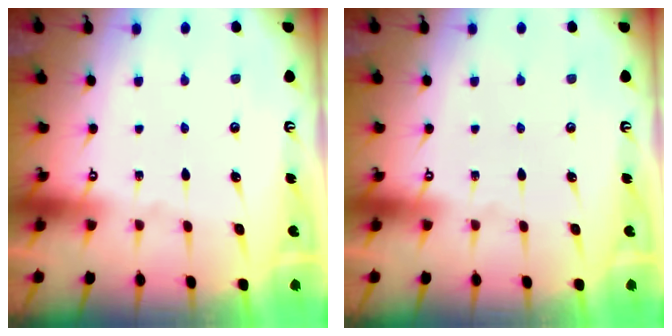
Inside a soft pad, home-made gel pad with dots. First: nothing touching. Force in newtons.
{"total": 0.0}